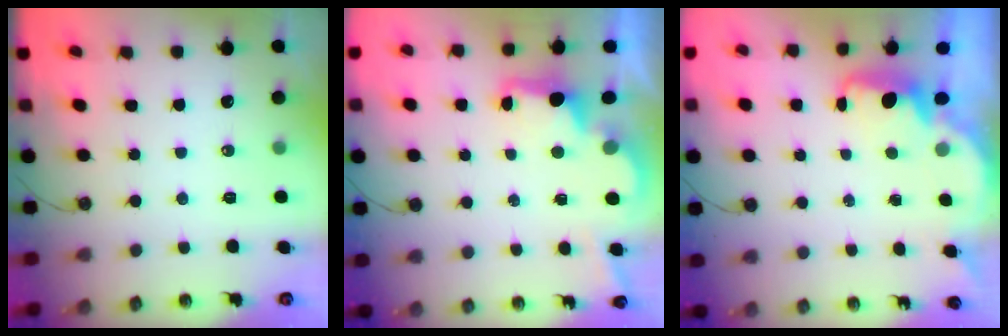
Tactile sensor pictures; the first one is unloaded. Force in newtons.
{"total": 2.6, "press": 2.5, "slide": 0.8}
{"total": 2.4, "press": 2.3, "slide": 0.6}